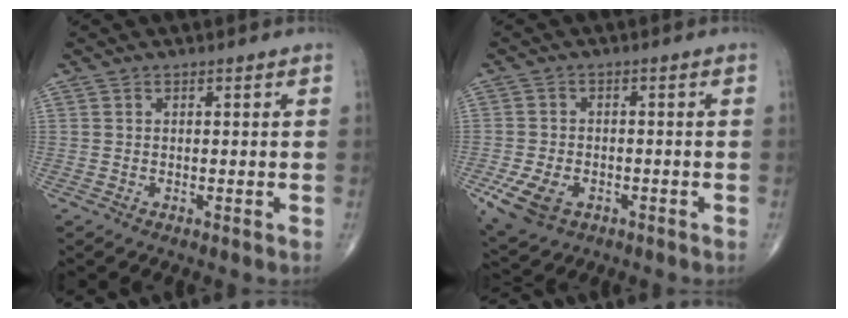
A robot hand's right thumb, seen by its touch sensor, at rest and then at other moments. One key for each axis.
{"total": 7.8, "fx": -3.1, "fy": 5.2, "fz": 4.8, "tx": -0.095, "ty": 0.004, "tz": -0.048}